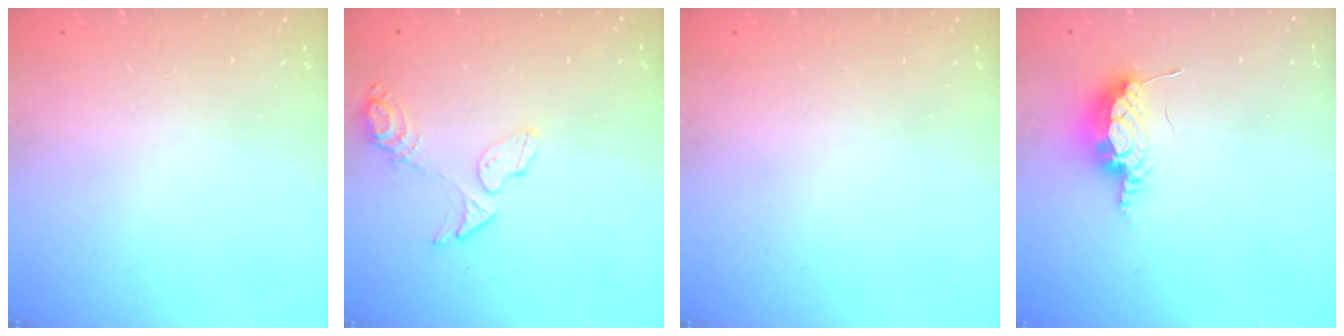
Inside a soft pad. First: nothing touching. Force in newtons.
{"total": 9.0, "press": 8.6, "slide": 2.5}
{"total": 0.0}
{"total": 7.5, "press": 7.5, "slide": 0.9}